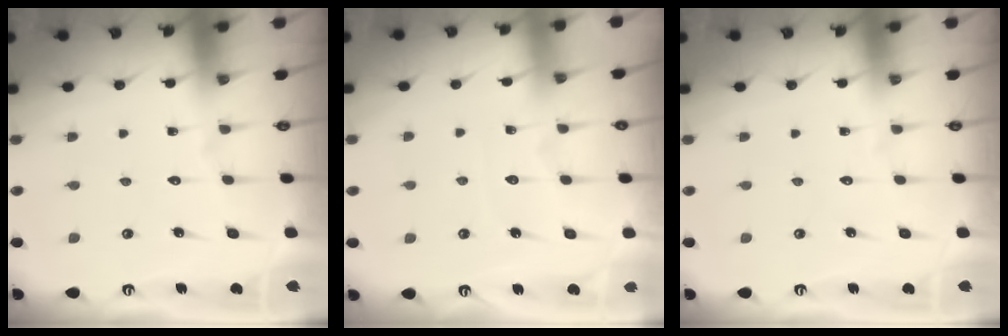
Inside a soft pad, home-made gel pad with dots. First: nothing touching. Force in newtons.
{"total": 3.4, "press": 3.4, "slide": 0.5}
{"total": 0.0}